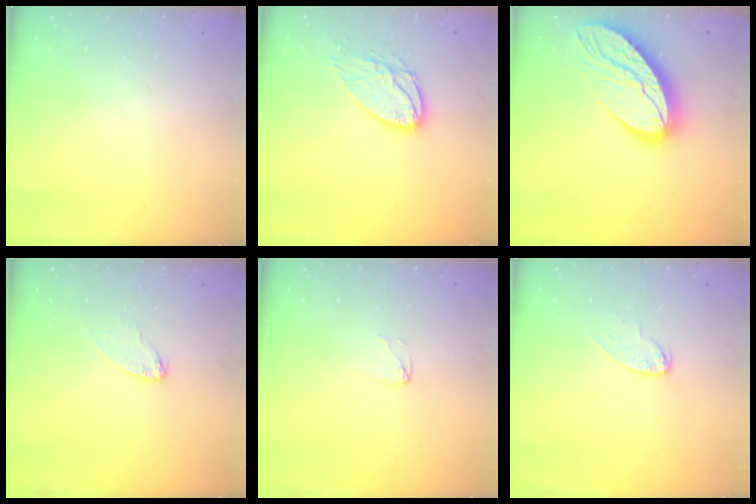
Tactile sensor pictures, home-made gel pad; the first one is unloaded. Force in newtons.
{"total": 11.2, "press": 11.2, "slide": 0.5}
{"total": 16.7, "press": 16.6, "slide": 1.7}
{"total": 4.7, "press": 4.6, "slide": 0.4}
{"total": 2.6, "press": 2.6, "slide": 0.2}
{"total": 6.2, "press": 6.2, "slide": 0.4}